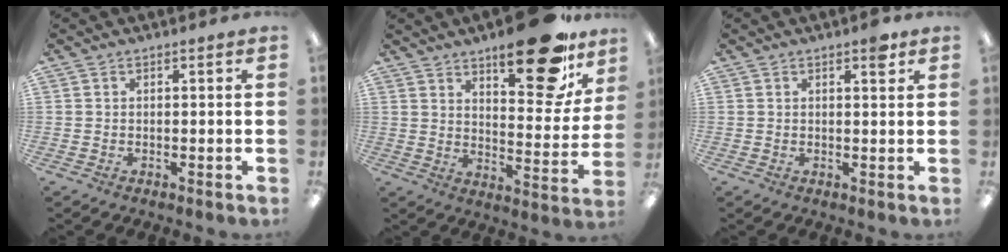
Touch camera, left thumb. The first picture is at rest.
{"total": 21.0, "force": [14.2, 8.0, 13.3], "torque": [-0.171, -0.091, 0.226]}
{"total": 3.0, "force": [1.9, 1.0, 2.0], "torque": [-0.020, -0.006, 0.027]}